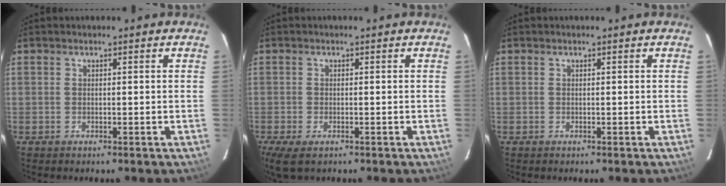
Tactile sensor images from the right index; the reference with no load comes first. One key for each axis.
{"total": 5.4, "fx": -3.2, "fy": 2.3, "fz": 3.6, "tx": -0.081, "ty": -0.022, "tz": -0.054}
{"total": 0.0}